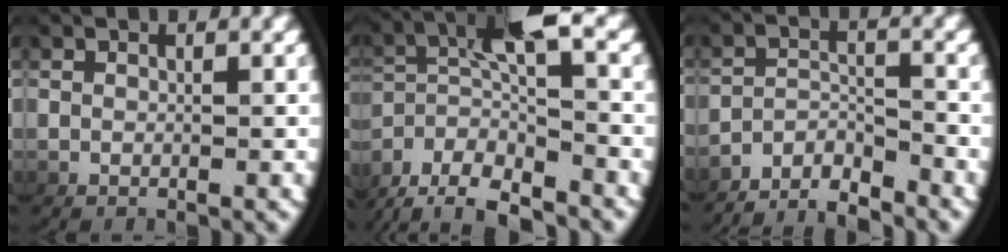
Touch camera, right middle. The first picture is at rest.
{"total": 6.7, "force": [-1.4, 4.2, 5.0], "torque": [-0.111, -0.019, -0.017]}
{"total": 6.7, "force": [-6.4, 1.2, 1.4], "torque": [-0.011, -0.012, -0.105]}